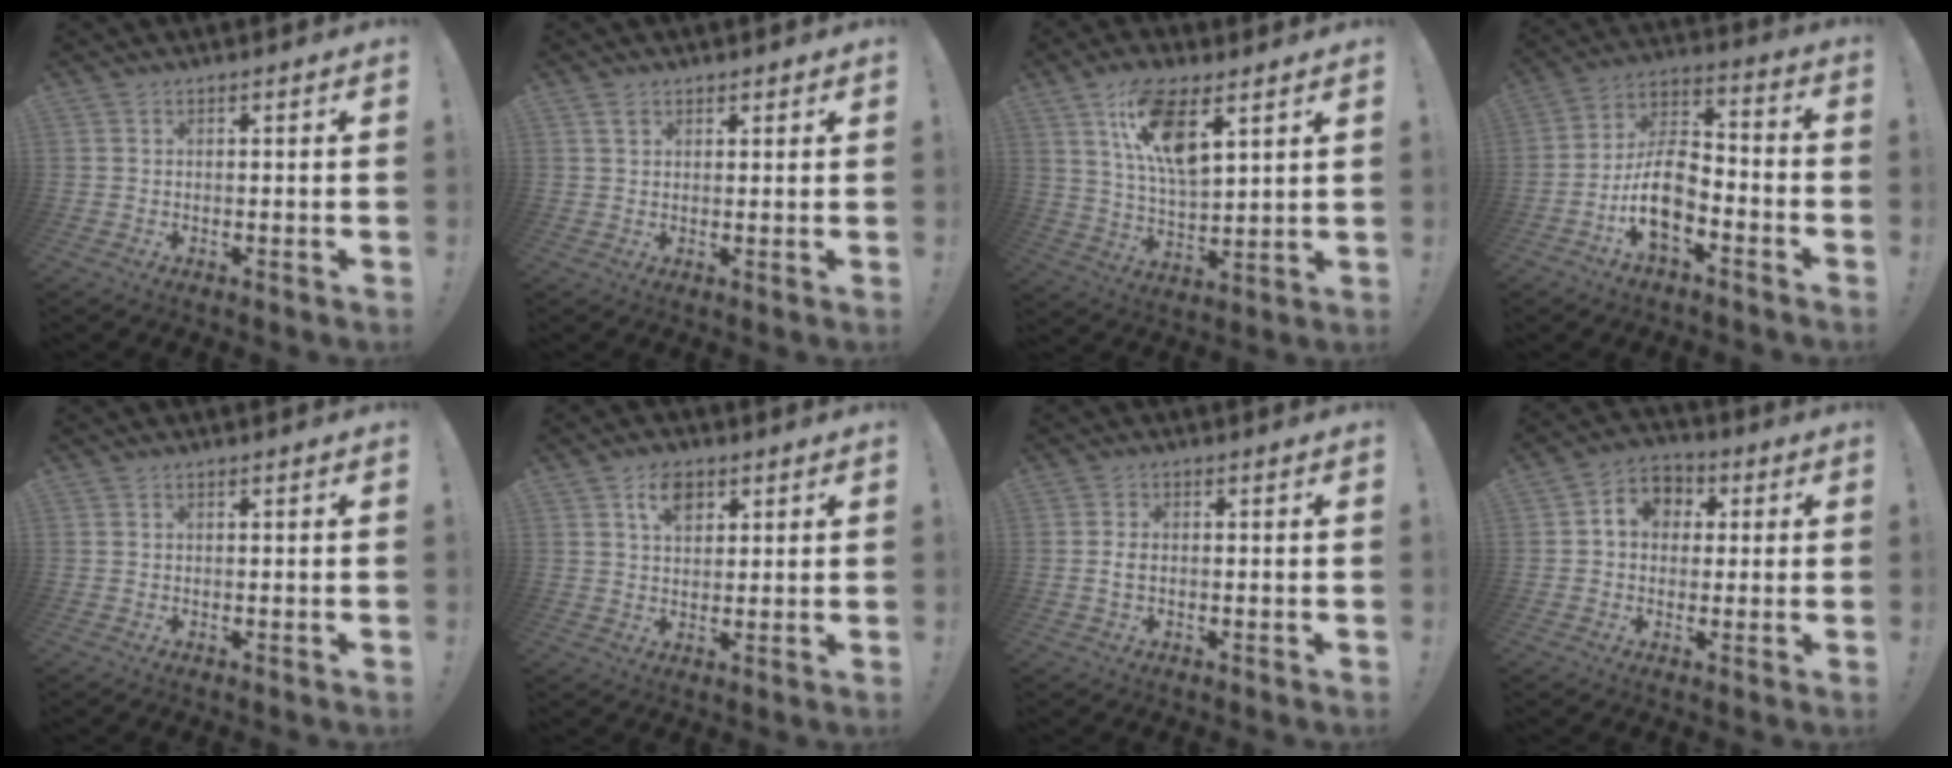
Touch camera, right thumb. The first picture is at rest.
{"total": 2.6, "force": [1.6, 1.7, 1.2], "torque": [-0.003, -0.007, 0.026]}
{"total": 14.0, "force": [7.6, 5.6, 10.3], "torque": [-0.181, -0.023, 0.133]}
{"total": 12.7, "force": [-5.7, 7.3, 8.7], "torque": [-0.166, 0.027, -0.100]}
{"total": 0.0}
{"total": 6.7, "force": [3.2, 4.4, 3.9], "torque": [-0.062, 0.001, 0.057]}
{"total": 2.1, "force": [-0.1, 1.4, 1.5], "torque": [-0.018, 0.004, -0.003]}
{"total": 8.2, "force": [1.7, 7.0, 4.0], "torque": [-0.060, 0.007, 0.036]}